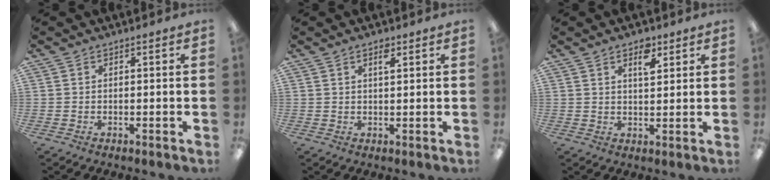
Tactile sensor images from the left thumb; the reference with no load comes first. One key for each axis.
{"total": 2.5, "fx": 1.6, "fy": 0.8, "fz": 1.8, "tx": -0.024, "ty": -0.003, "tz": 0.023}
{"total": 4.8, "fx": 3.0, "fy": 2.2, "fz": 3.1, "tx": -0.038, "ty": -0.009, "tz": 0.045}